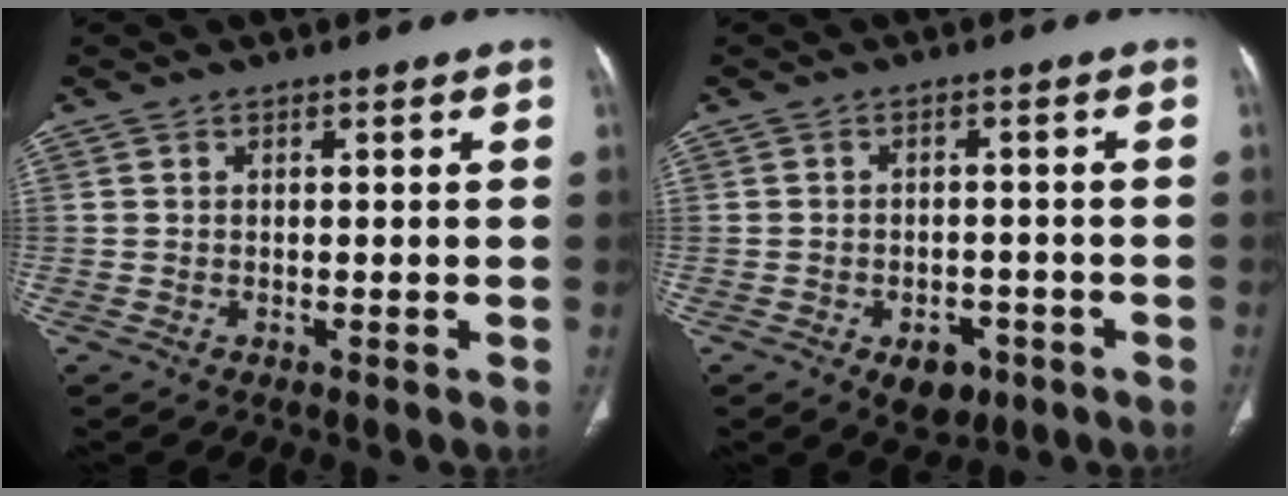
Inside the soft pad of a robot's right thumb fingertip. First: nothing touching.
{"total": 5.6, "force": [-2.9, 3.7, 3.1], "torque": [-0.025, 0.013, -0.033]}